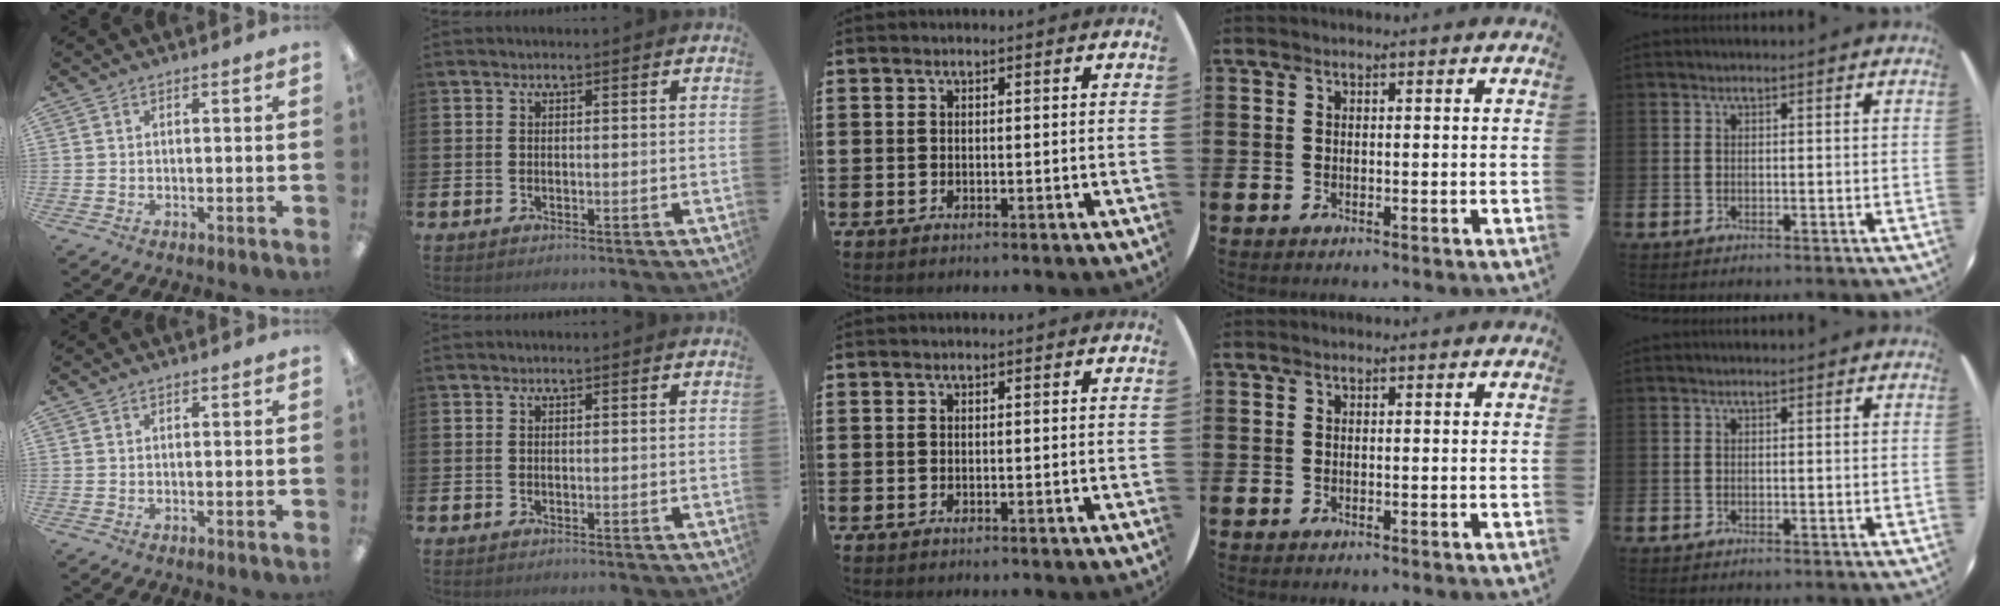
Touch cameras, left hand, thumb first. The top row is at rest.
{}